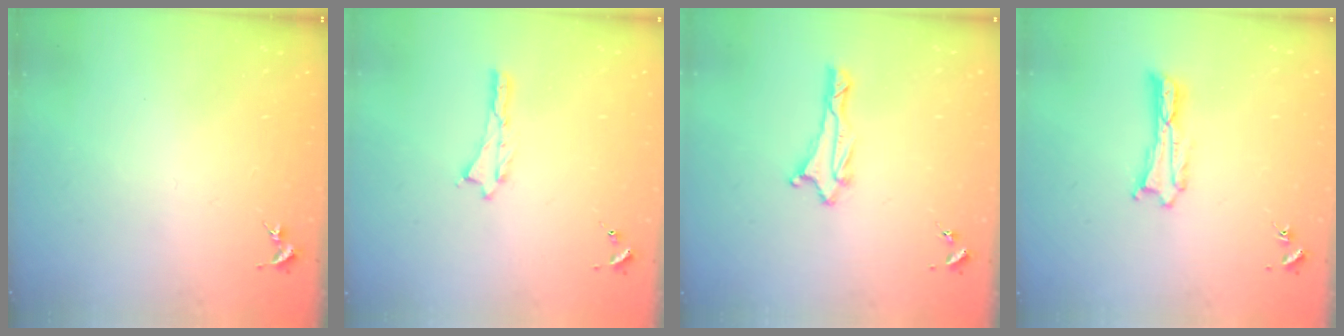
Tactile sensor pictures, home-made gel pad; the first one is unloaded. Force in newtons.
{"total": 0.0}
{"total": 1.3, "press": 1.3, "slide": 0.1}
{"total": 0.5, "press": 0.5, "slide": 0.2}